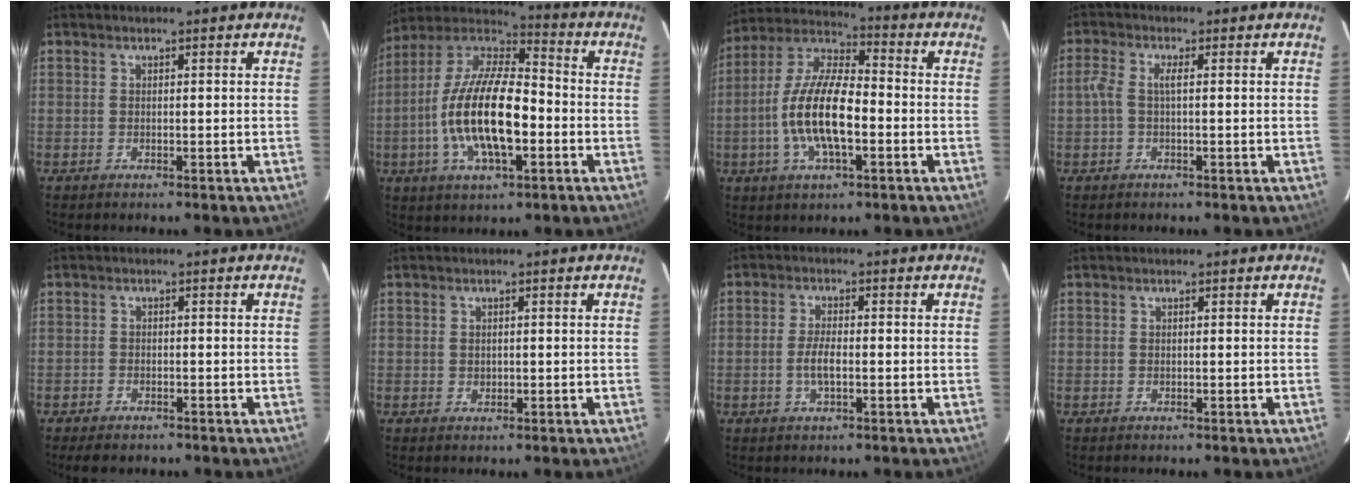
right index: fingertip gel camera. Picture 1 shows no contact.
{"total": 19.2, "force": [-4.2, 7.4, 17.2], "torque": [-0.342, -0.005, -0.081]}
{"total": 15.0, "force": [-3.4, 5.5, 13.6], "torque": [-0.273, 0.001, -0.067]}
{"total": 2.8, "force": [-0.2, 0.6, 2.8], "torque": [-0.060, 0.006, -0.005]}
{"total": 3.7, "force": [-2.9, 1.6, 1.4], "torque": [-0.041, -0.005, -0.046]}
{"total": 0.9, "force": [0.0, 0.8, 0.3], "torque": [-0.003, 0.001, 0.002]}
{"total": 3.6, "force": [-1.0, 1.1, 3.3], "torque": [-0.069, -0.002, -0.018]}
{"total": 0.0}